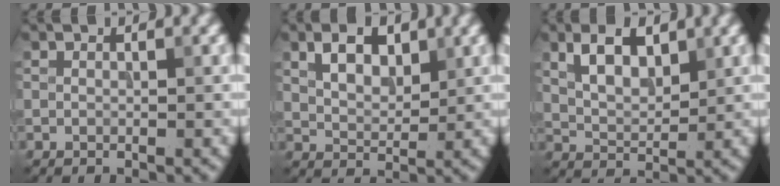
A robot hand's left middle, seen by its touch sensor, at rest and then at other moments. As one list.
[{"total": 3.8, "force": [1.7, 2.2, 2.6], "torque": [-0.049, 0.004, 0.030]}, {"total": 4.3, "force": [2.0, 2.2, 3.1], "torque": [-0.062, 0.003, 0.038]}]